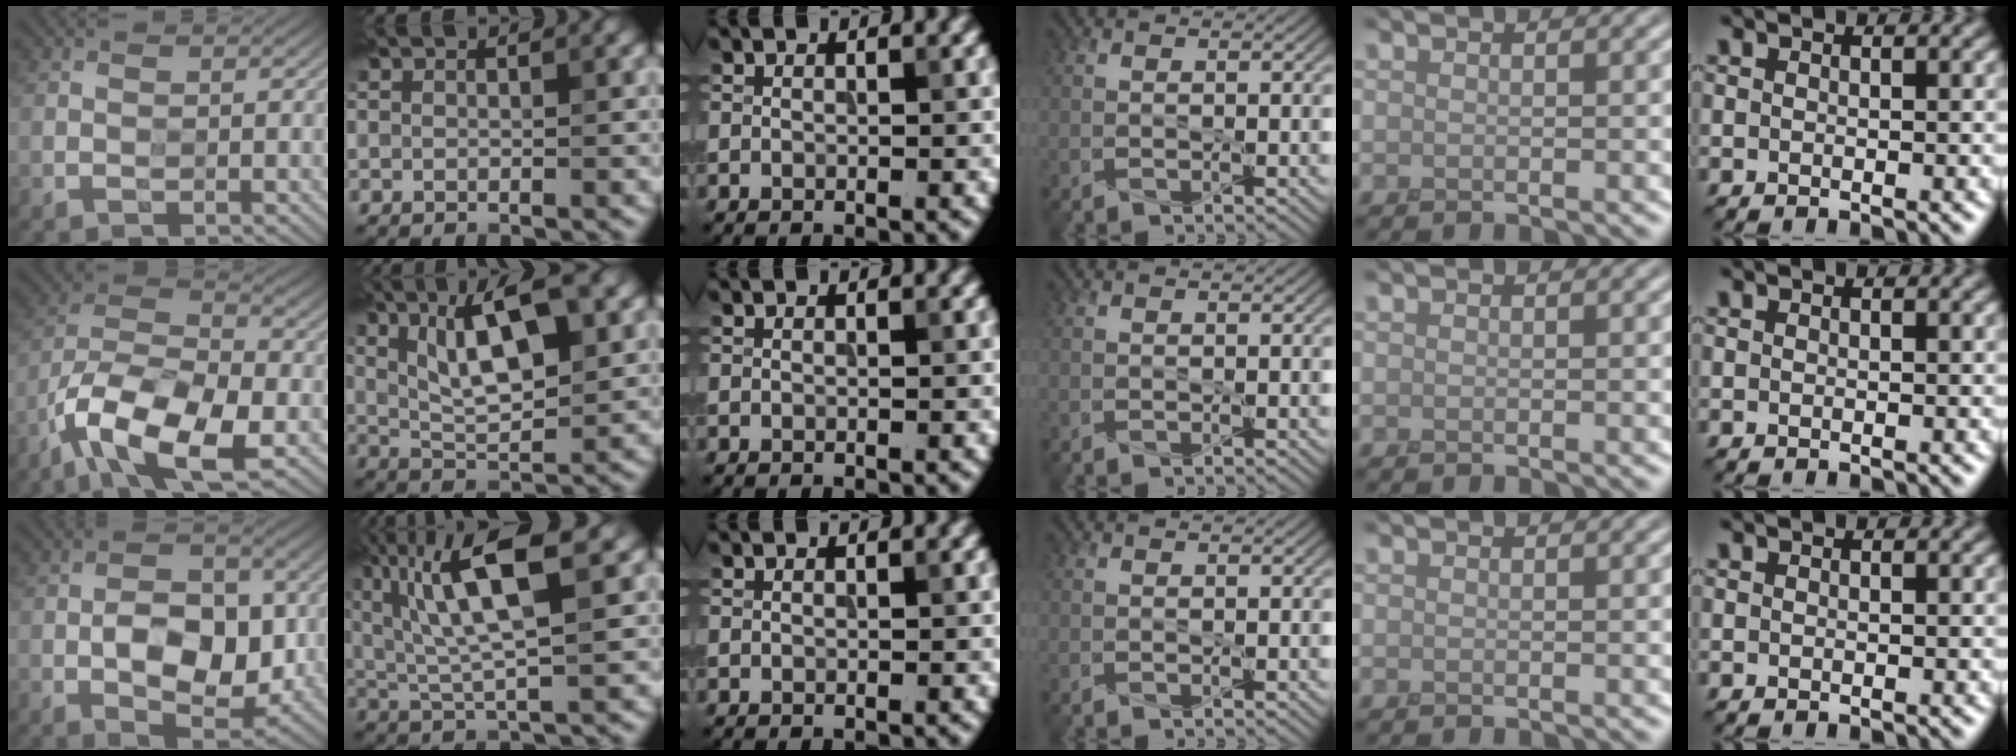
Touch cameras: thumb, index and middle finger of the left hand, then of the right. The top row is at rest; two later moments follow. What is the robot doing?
{"motion": "peel", "object": "sticker"}